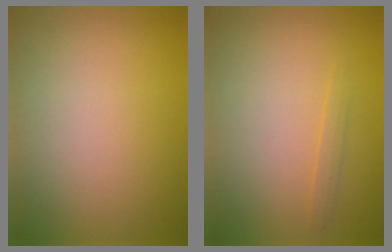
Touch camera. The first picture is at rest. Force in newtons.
{"total": 0.7, "press": 0.7, "slide": 0.1}